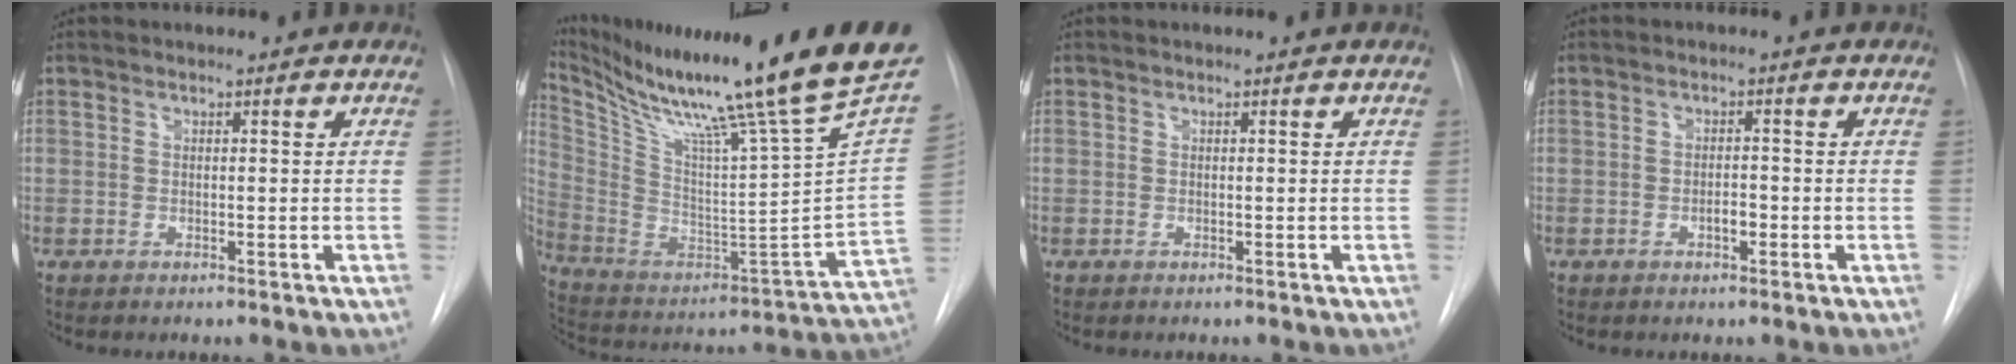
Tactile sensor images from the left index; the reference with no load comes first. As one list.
[{"total": 31.7, "force": [24.2, -1.2, 20.4], "torque": [-0.368, -0.081, 0.371]}, {"total": 0.0}, {"total": 1.8, "force": [-0.7, 0.7, 1.4], "torque": [-0.023, 0.002, -0.012]}]